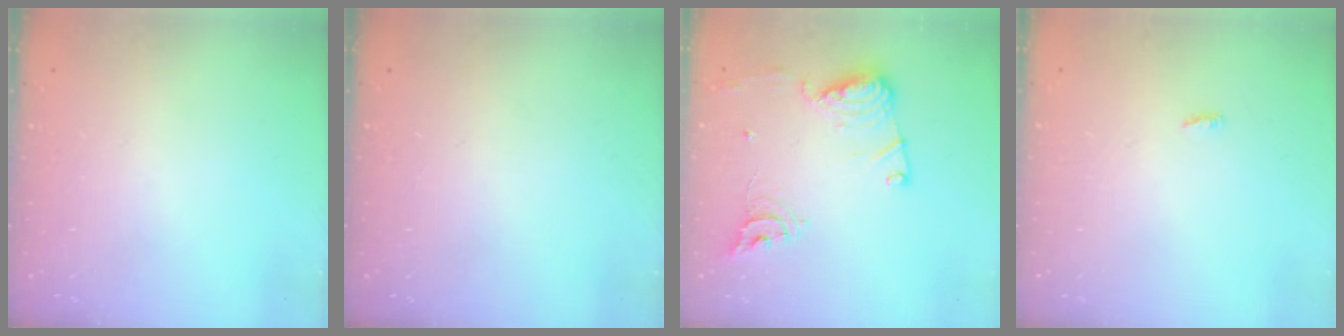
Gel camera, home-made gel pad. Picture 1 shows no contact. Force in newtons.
{"total": 0.0}
{"total": 15.3, "press": 15.2, "slide": 1.4}
{"total": 1.8, "press": 1.8, "slide": 0.2}